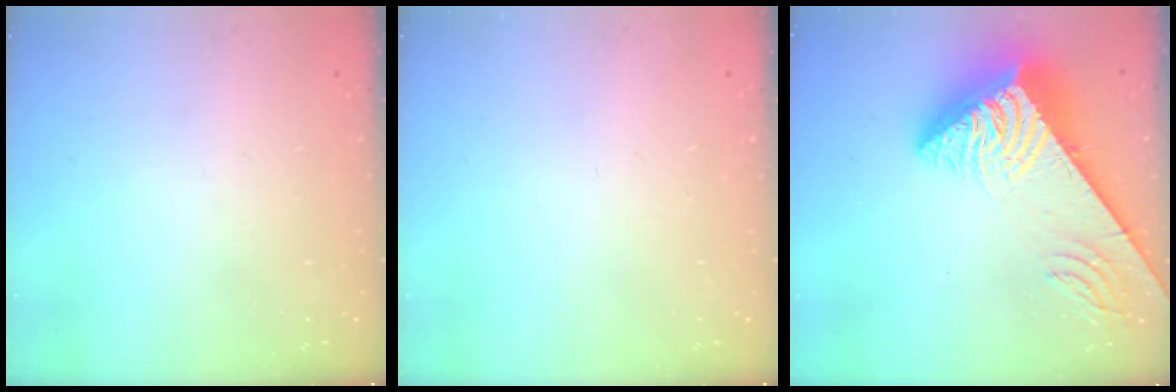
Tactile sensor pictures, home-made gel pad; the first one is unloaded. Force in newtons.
{"total": 0.0}
{"total": 14.0, "press": 13.9, "slide": 1.4}